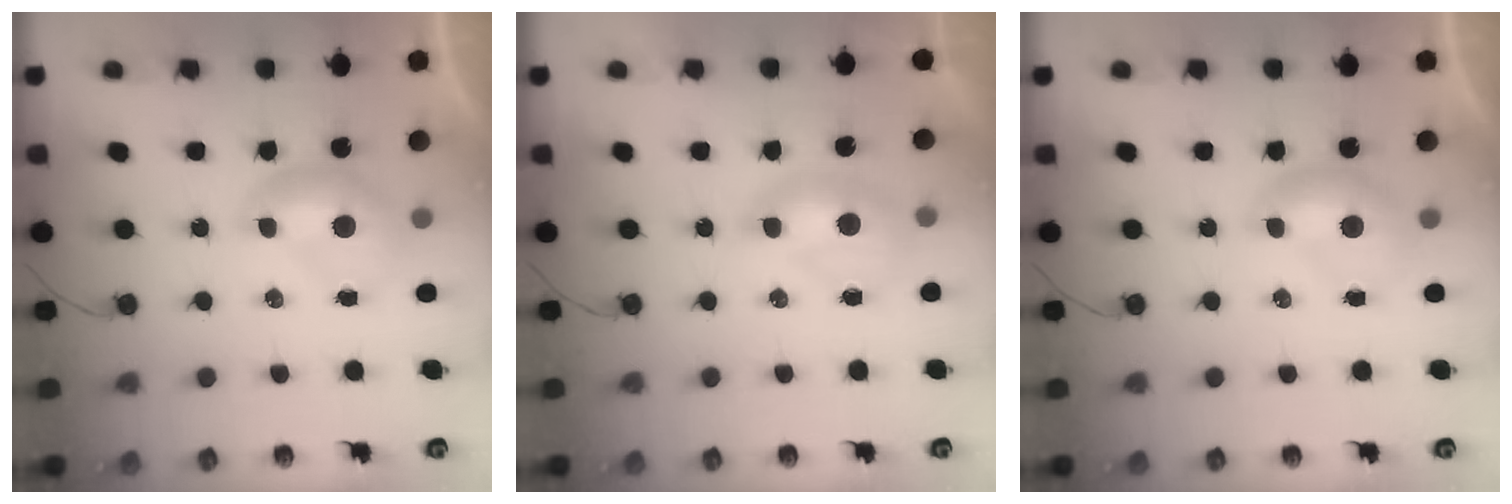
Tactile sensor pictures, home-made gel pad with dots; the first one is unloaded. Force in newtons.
{"total": 1.5, "press": 1.3, "slide": 0.7}
{"total": 0.0}